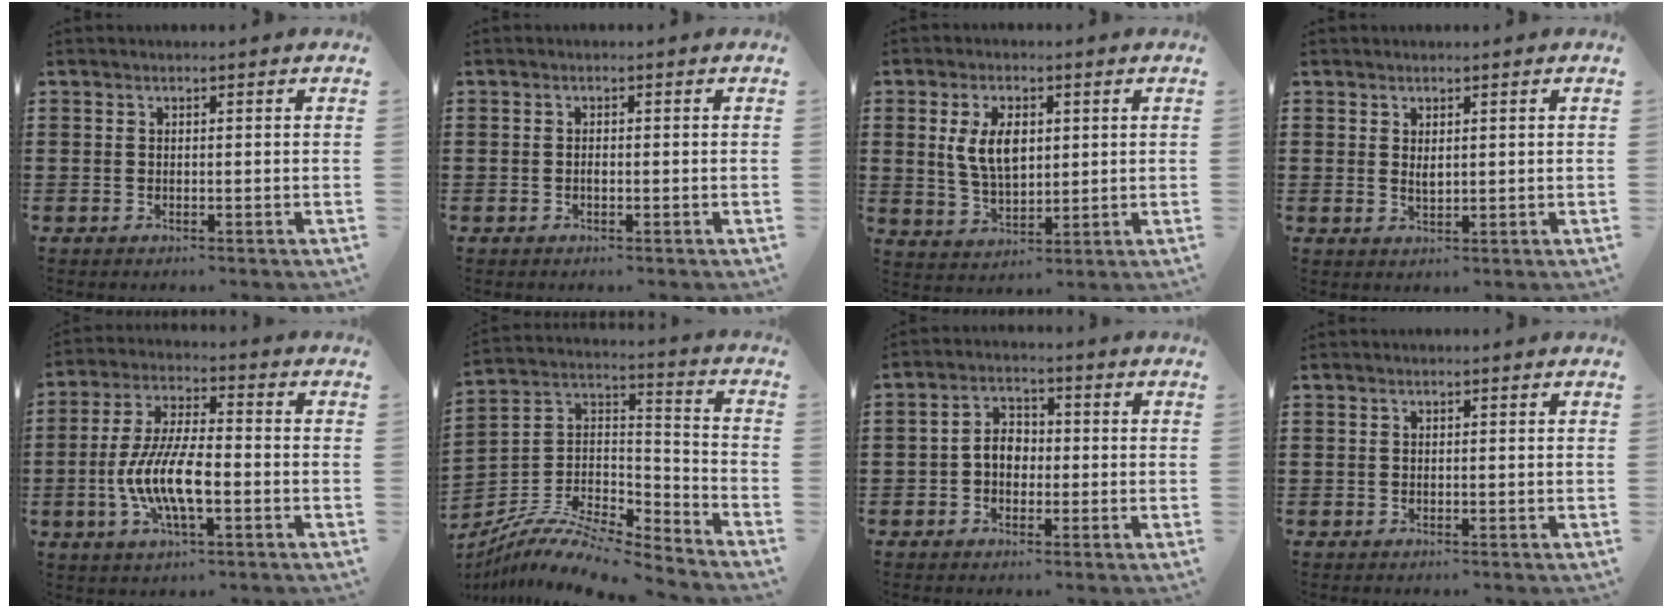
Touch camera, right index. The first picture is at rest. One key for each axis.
{"total": 0.6, "fx": -0.3, "fy": 0.3, "fz": 0.5, "tx": -0.011, "ty": -0.002, "tz": -0.005}
{"total": 7.0, "fx": 1.6, "fy": 3.8, "fz": 5.6, "tx": -0.118, "ty": 0.006, "tz": 0.023}
{"total": 1.3, "fx": 0.6, "fy": 0.6, "fz": 1.0, "tx": -0.018, "ty": 0.004, "tz": 0.010}
{"total": 10.2, "fx": -2.7, "fy": 3.4, "fz": 9.2, "tx": -0.208, "ty": -0.013, "tz": -0.056}
{"total": 9.6, "fx": -8.1, "fy": 2.3, "fz": 4.6, "tx": -0.095, "ty": 0.010, "tz": -0.164}
{"total": 4.0, "fx": -0.7, "fy": 2.8, "fz": 2.7, "tx": -0.064, "ty": 0.006, "tz": -0.017}
{"total": 0.0}